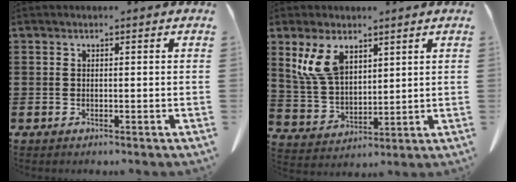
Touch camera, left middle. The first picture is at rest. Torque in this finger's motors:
{"motor_torque": [0.70, 0.24, 0.30, 0.16]}